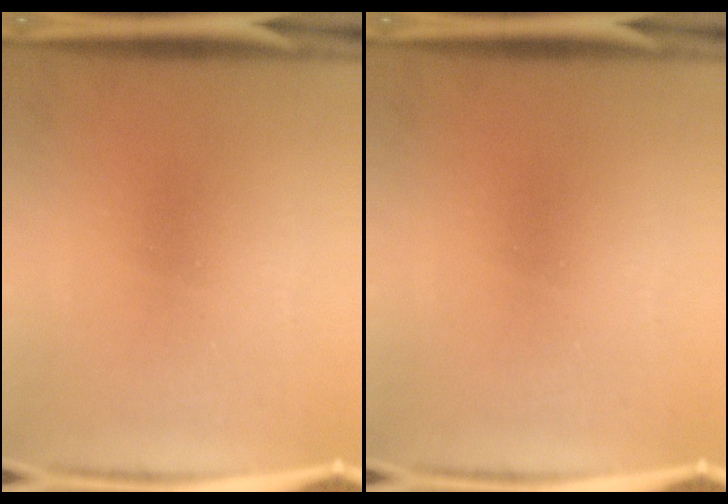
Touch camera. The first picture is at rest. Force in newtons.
{"total": 0.0}